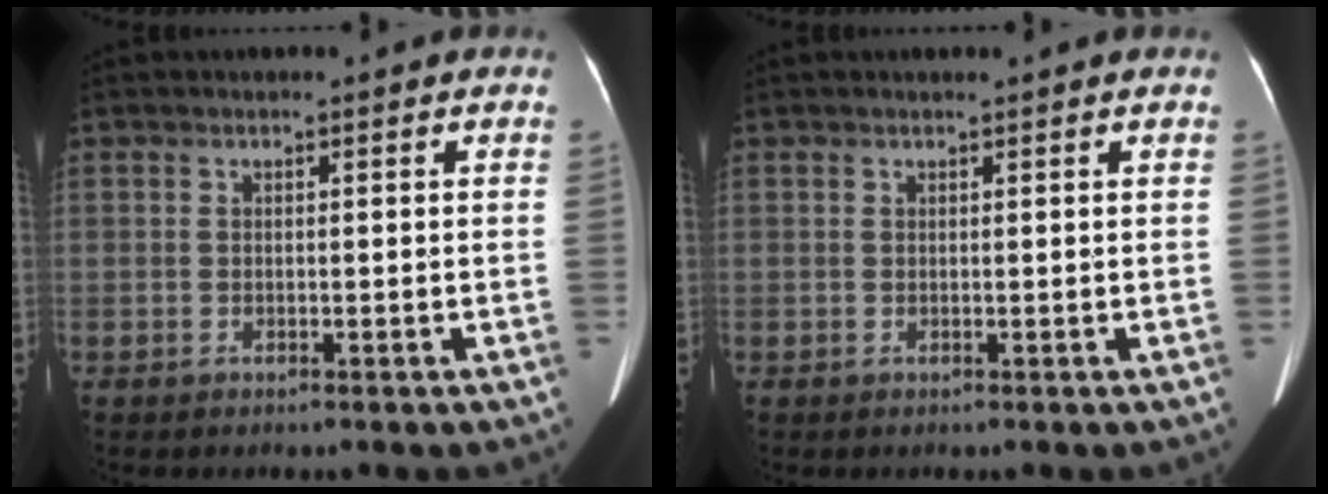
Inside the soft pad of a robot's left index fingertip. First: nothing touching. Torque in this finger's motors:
{"motor_torque": [0.05, -0.13, -0.02, 0.02]}